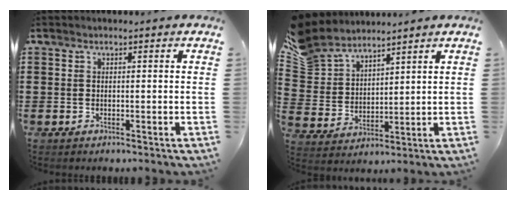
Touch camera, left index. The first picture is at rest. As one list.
[{"total": 6.9, "force": [6.1, 3.2, 0.9], "torque": [-0.054, -0.025, 0.118]}]